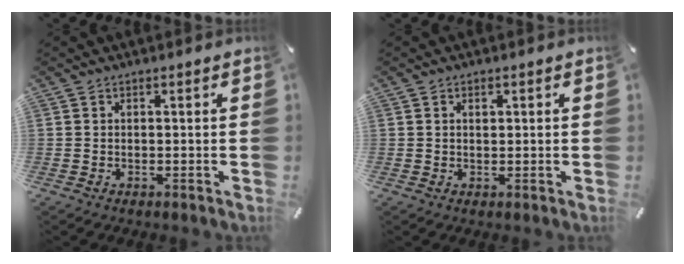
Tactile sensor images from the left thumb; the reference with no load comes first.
{"total": 1.3, "force": [0.4, 0.8, 0.9], "torque": [-0.012, 0.000, 0.006]}